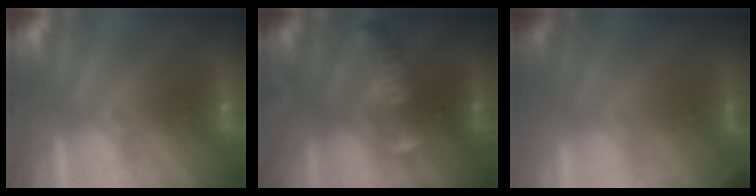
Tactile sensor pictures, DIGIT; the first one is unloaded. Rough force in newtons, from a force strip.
{"total": 7.0}
{"total": 2.0}